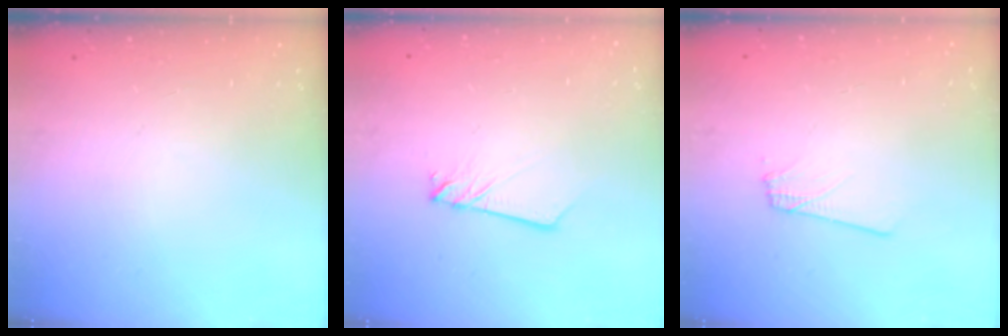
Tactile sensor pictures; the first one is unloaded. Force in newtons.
{"total": 2.2, "press": 2.2, "slide": 0.2}
{"total": 1.8, "press": 1.8, "slide": 0.1}